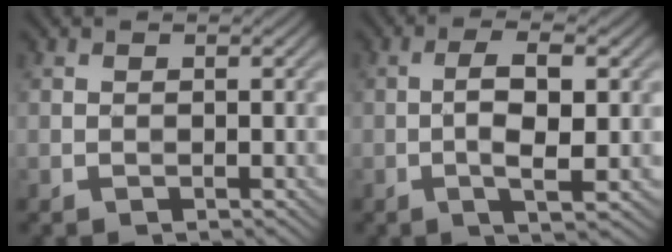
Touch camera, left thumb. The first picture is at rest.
{"total": 5.2, "force": [-0.4, 1.3, 5.0], "torque": [-0.101, 0.006, -0.006]}